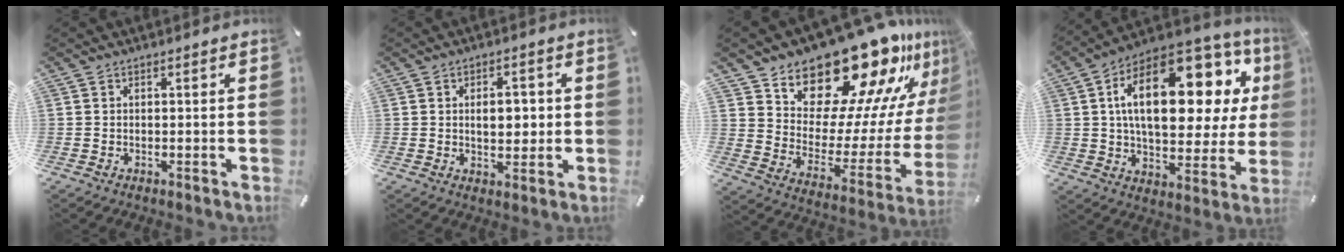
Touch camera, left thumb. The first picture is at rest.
{"total": 6.0, "force": [0.4, 3.9, 4.5], "torque": [-0.061, -0.003, -0.001]}
{"total": 23.1, "force": [20.2, 8.6, 7.4], "torque": [-0.095, -0.175, 0.344]}
{"total": 24.3, "force": [8.5, 11.8, 19.4], "torque": [-0.323, -0.044, 0.137]}